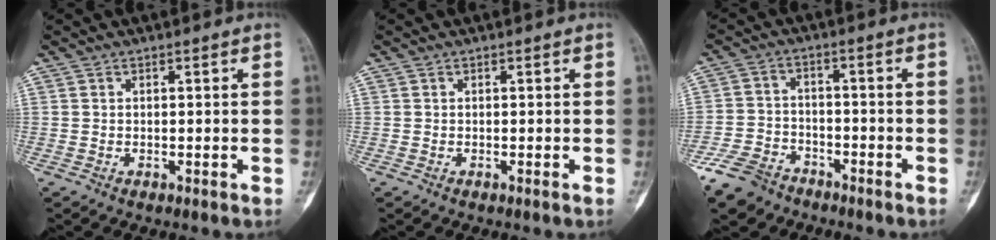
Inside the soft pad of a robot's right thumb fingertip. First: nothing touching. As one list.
[{"total": 0.0}, {"total": 8.0, "force": [-6.0, 4.9, 2.2], "torque": [-0.041, 0.027, -0.116]}]